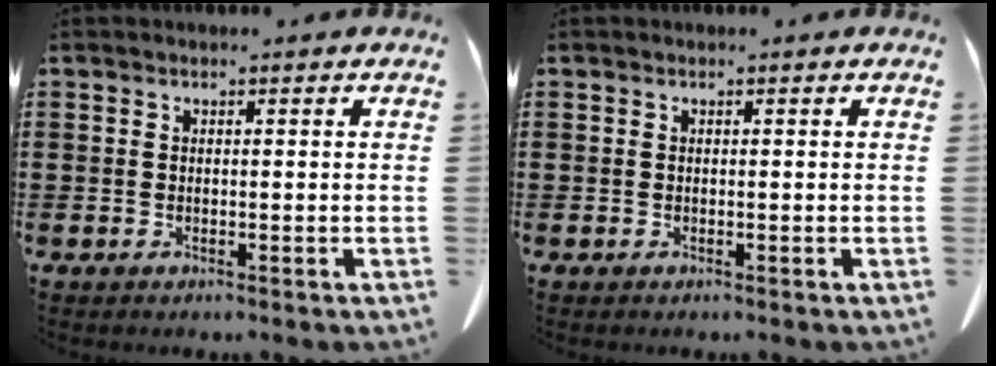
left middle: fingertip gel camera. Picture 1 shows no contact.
{"total": 0.0}